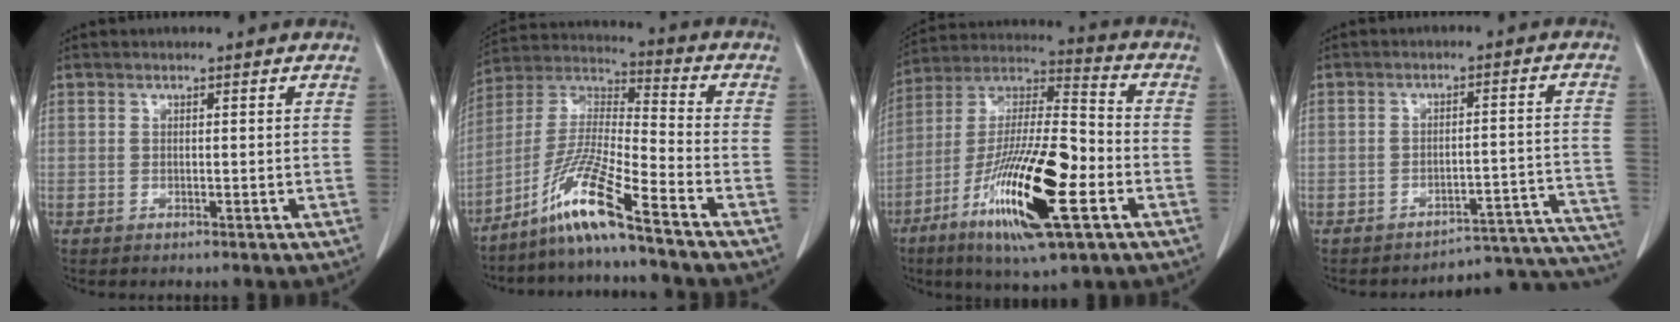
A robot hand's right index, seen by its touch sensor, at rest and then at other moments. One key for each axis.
{"total": 11.8, "fx": -8.3, "fy": -1.1, "fz": 8.4, "tx": -0.178, "ty": -0.013, "tz": -0.162}
{"total": 20.8, "fx": -7.9, "fy": 3.7, "fz": 18.9, "tx": -0.365, "ty": -0.022, "tz": -0.138}
{"total": 13.0, "fx": -12.8, "fy": 2.4, "fz": -0.4, "tx": 0.038, "ty": 0.063, "tz": -0.152}